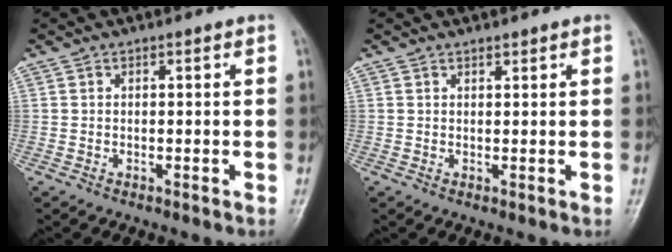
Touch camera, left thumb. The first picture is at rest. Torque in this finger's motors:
{"motor_torque": [-0.67, 0.03, -0.06, 0.19, -0.02]}